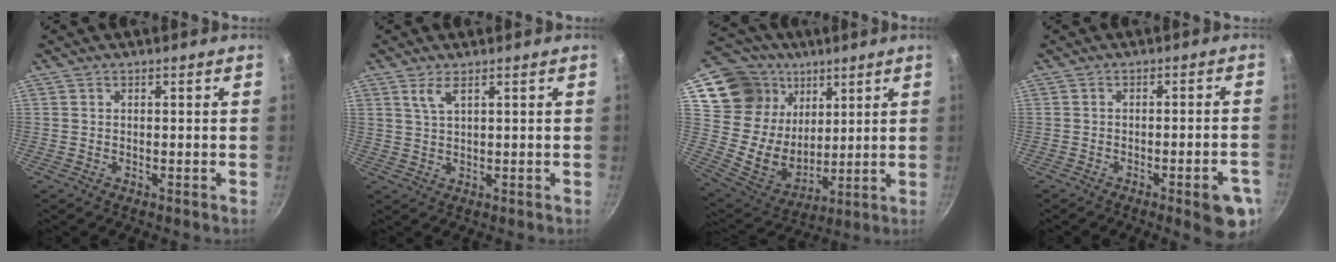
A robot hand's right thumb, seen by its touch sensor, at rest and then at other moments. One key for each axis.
{"total": 2.9, "fx": 1.7, "fy": 0.9, "fz": 2.2, "tx": -0.045, "ty": -0.009, "tz": 0.037}
{"total": 19.5, "fx": 9.1, "fy": 15.9, "fz": 6.7, "tx": -0.081, "ty": -0.042, "tz": 0.175}
{"total": 8.5, "fx": -3.8, "fy": 1.8, "fz": 7.3, "tx": -0.072, "ty": 0.014, "tz": -0.043}